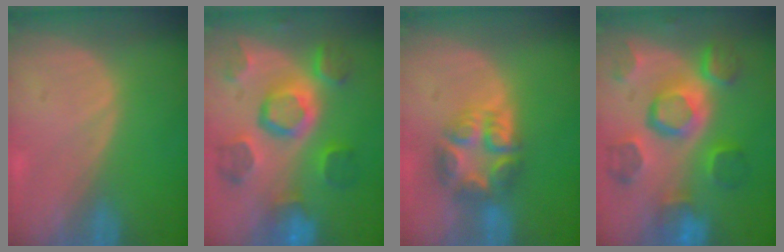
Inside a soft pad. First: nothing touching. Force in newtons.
{"total": 11.3, "press": 10.0, "slide": 5.3}
{"total": 7.6, "press": 6.6, "slide": 3.7}
{"total": 12.0, "press": 10.3, "slide": 6.2}